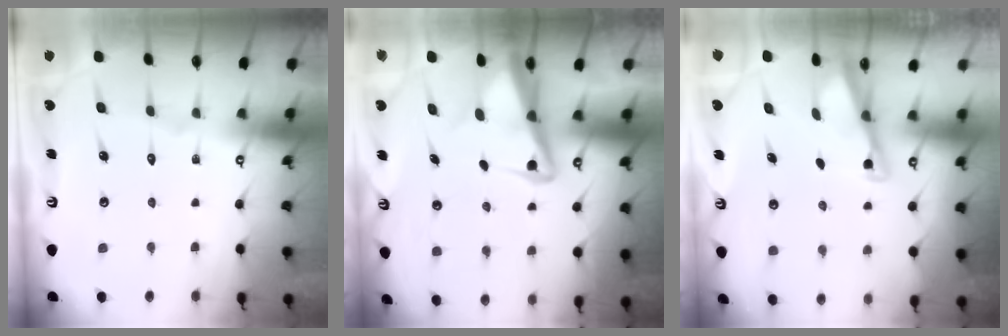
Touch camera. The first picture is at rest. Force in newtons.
{"total": 4.8, "press": 4.7, "slide": 0.6}
{"total": 2.9, "press": 2.9, "slide": 0.2}